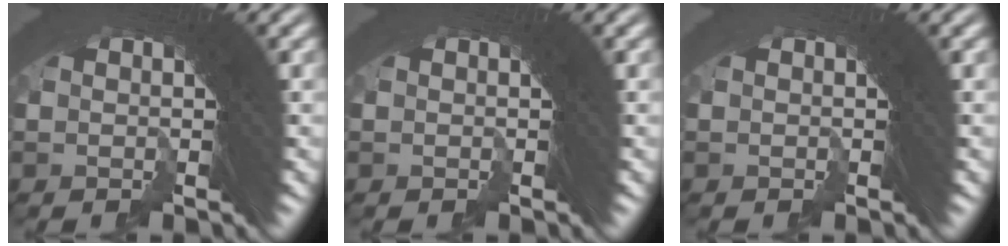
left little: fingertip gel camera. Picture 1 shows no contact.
{"total": 0.0}
{"total": 0.8, "force": [-0.3, -0.4, -0.6], "torque": [0.009, -0.002, -0.004]}